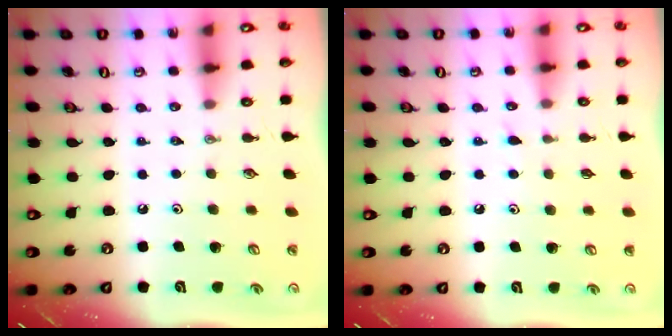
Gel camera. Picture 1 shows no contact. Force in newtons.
{"total": 5.9, "press": 5.9, "slide": 0.5}